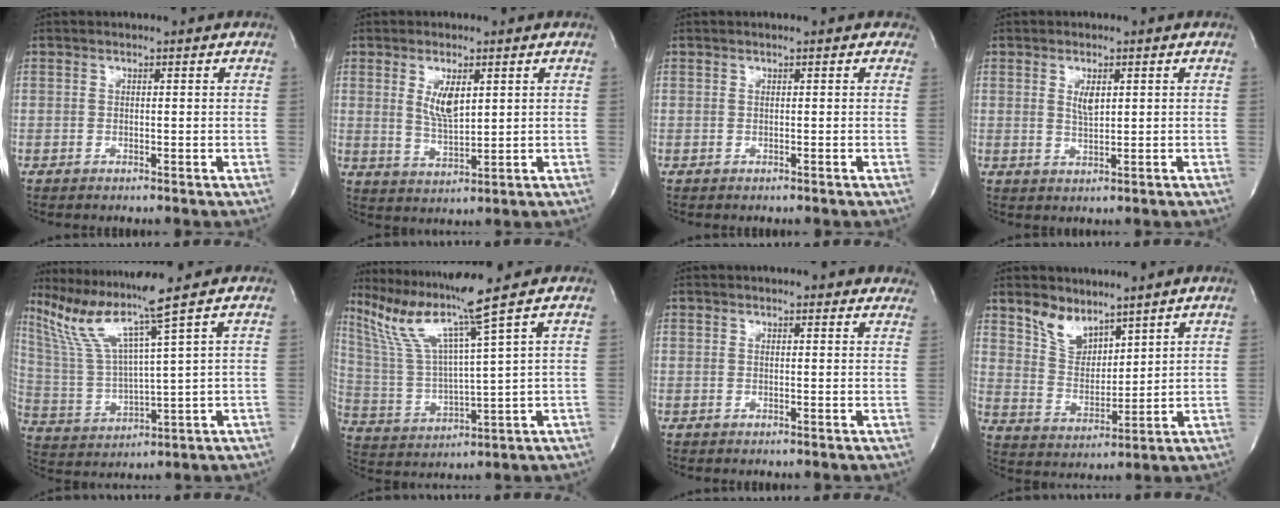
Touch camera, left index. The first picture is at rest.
{"total": 5.1, "force": [1.6, 1.6, 4.5], "torque": [-0.089, -0.005, 0.037]}
{"total": 1.1, "force": [0.7, 0.4, 0.8], "torque": [-0.009, 0.005, 0.002]}
{"total": 2.4, "force": [0.6, 0.7, 2.1], "torque": [-0.042, -0.002, 0.015]}
{"total": 10.4, "force": [7.6, -3.4, 6.2], "torque": [-0.125, -0.011, 0.156]}
{"total": 11.5, "force": [8.5, -3.7, 6.9], "torque": [-0.137, -0.016, 0.170]}
{"total": 5.0, "force": [4.5, 1.3, 1.9], "torque": [-0.014, 0.005, 0.038]}
{"total": 6.0, "force": [4.9, 2.5, 2.3], "torque": [-0.049, -0.001, 0.110]}